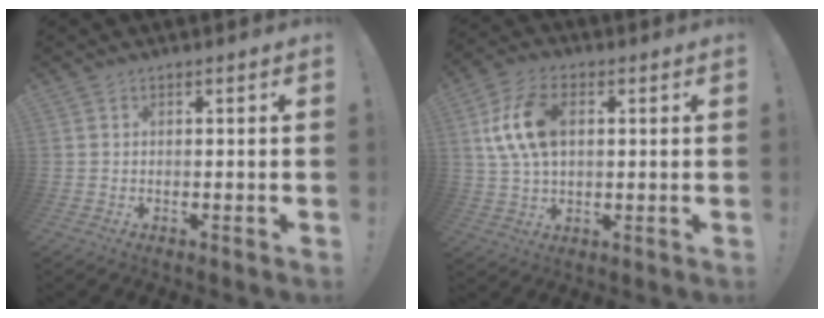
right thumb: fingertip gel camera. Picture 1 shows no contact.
{"total": 13.9, "force": [3.1, 8.6, 10.4], "torque": [-0.193, 0.002, 0.058]}